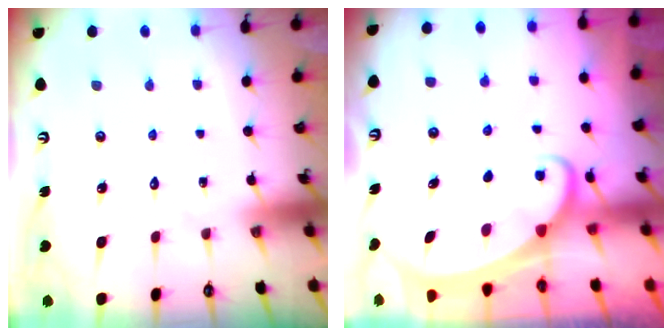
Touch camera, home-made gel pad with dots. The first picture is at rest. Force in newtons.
{"total": 1.9, "press": 1.9, "slide": 0.3}